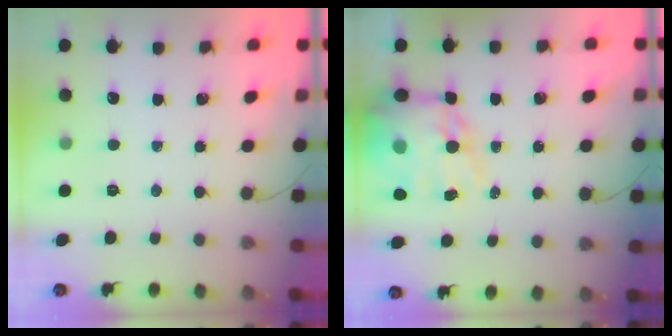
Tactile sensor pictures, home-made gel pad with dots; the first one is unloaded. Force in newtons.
{"total": 18.4, "press": 17.9, "slide": 4.3}